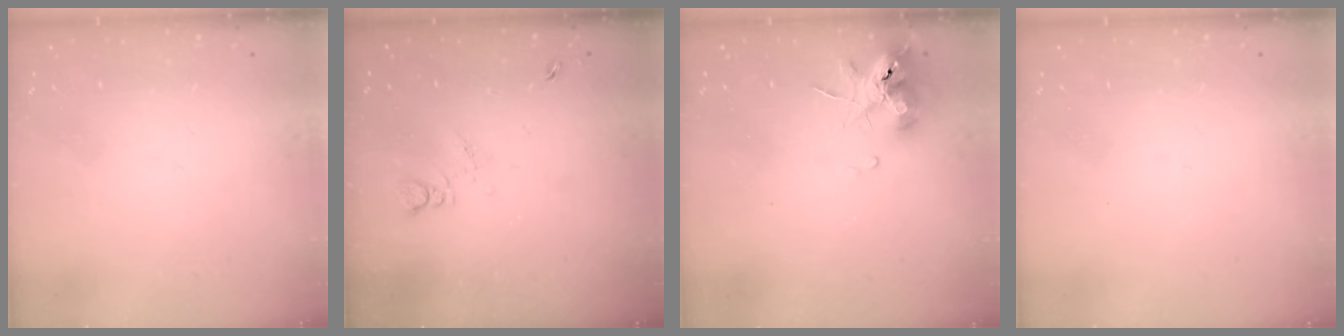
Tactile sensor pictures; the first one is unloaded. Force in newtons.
{"total": 4.2, "press": 4.2, "slide": 0.6}
{"total": 10.4, "press": 10.4, "slide": 0.9}
{"total": 0.0}